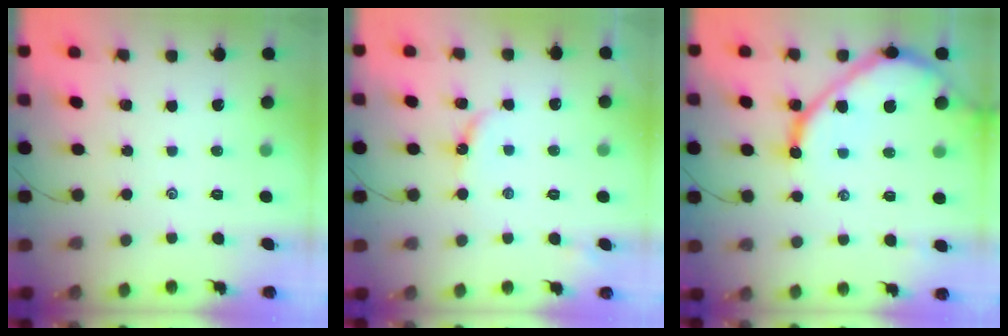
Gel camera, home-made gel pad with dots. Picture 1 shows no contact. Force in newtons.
{"total": 5.6, "press": 5.6, "slide": 0.5}
{"total": 14.0, "press": 13.9, "slide": 1.2}